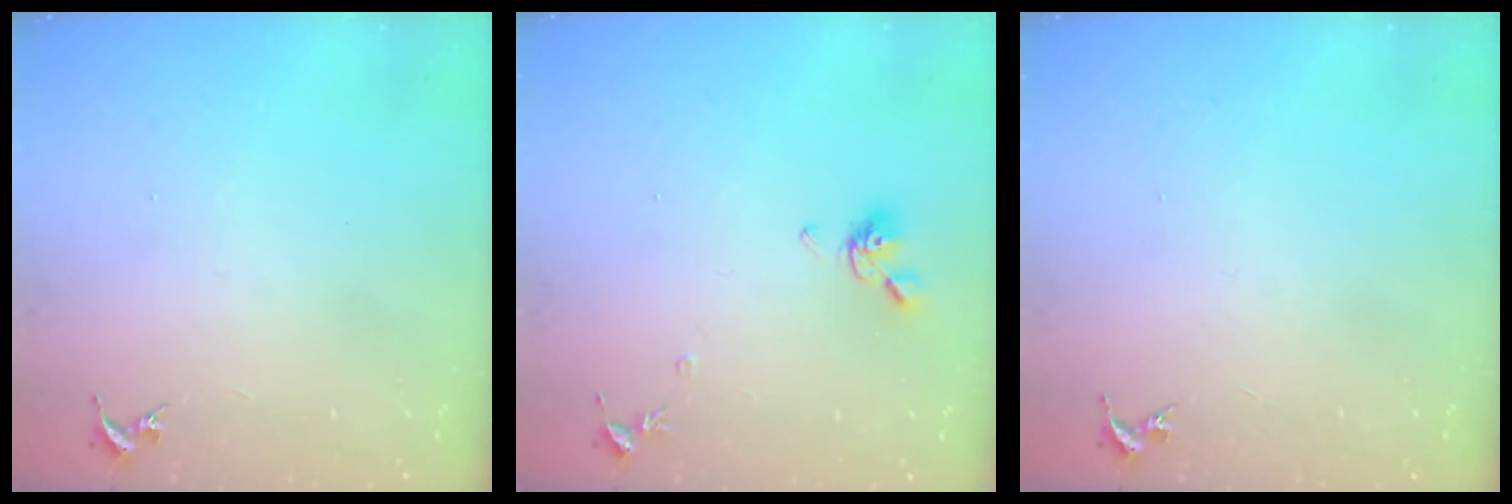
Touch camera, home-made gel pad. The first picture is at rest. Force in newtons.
{"total": 8.6, "press": 8.5, "slide": 1.1}
{"total": 0.0}